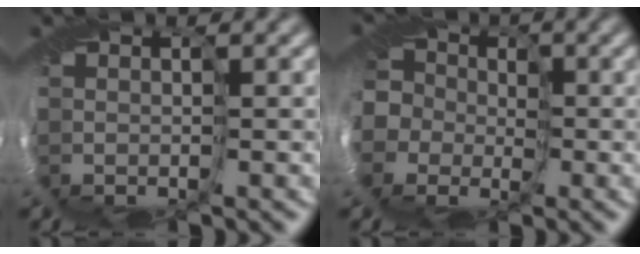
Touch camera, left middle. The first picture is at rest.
{"total": 8.4, "force": [0.8, 7.8, 2.9], "torque": [-0.066, 0.023, -0.041]}